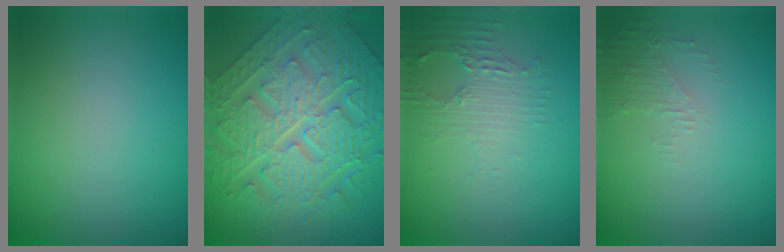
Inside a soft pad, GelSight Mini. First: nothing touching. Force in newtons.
{"total": 10.8, "press": 8.0, "slide": 7.3}
{"total": 2.4, "press": 2.3, "slide": 0.9}
{"total": 1.6, "press": 1.5, "slide": 0.4}